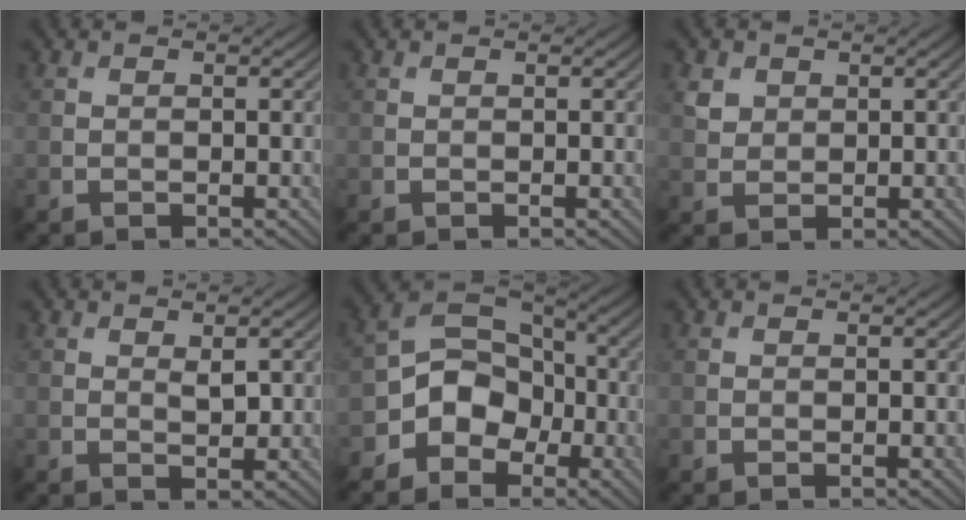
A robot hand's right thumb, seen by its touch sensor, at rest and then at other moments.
{"total": 0.0}
{"total": 2.3, "force": [1.1, 1.9, 0.7], "torque": [-0.021, -0.002, 0.022]}
{"total": 1.4, "force": [0.6, 0.6, 1.2], "torque": [-0.023, -0.006, 0.012]}
{"total": 7.5, "force": [-3.3, 5.8, 3.5], "torque": [-0.060, 0.006, -0.079]}
{"total": 0.0}